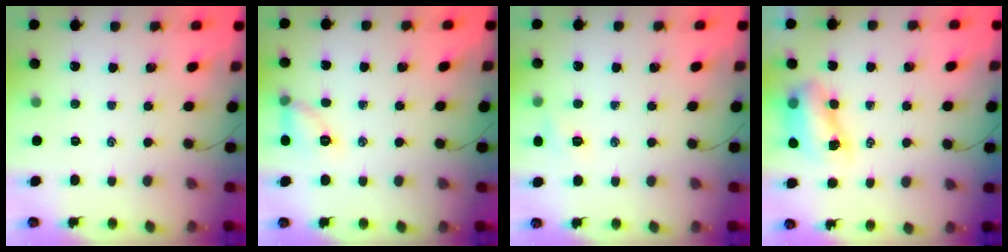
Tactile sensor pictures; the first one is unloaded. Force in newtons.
{"total": 7.8, "press": 7.8, "slide": 0.3}
{"total": 6.1, "press": 6.1, "slide": 1.1}
{"total": 8.6, "press": 8.5, "slide": 1.7}